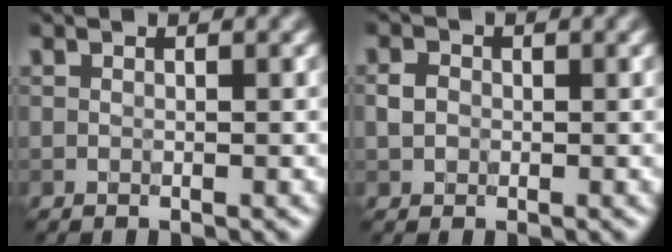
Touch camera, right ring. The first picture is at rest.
{"total": 1.3, "force": [-0.1, 1.2, 0.6], "torque": [-0.010, 0.002, -0.006]}